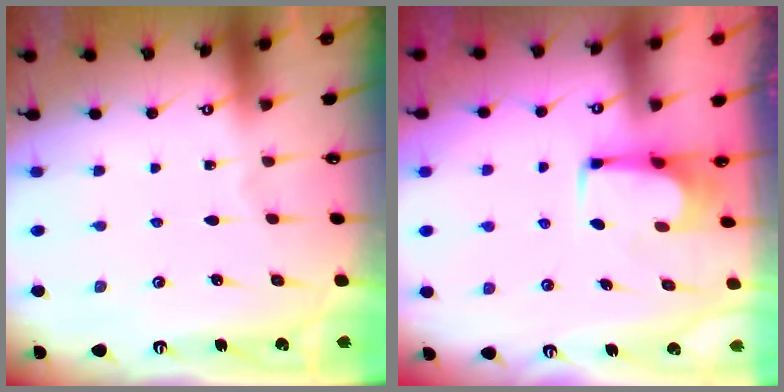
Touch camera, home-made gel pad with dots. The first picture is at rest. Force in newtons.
{"total": 3.8, "press": 3.7, "slide": 0.3}